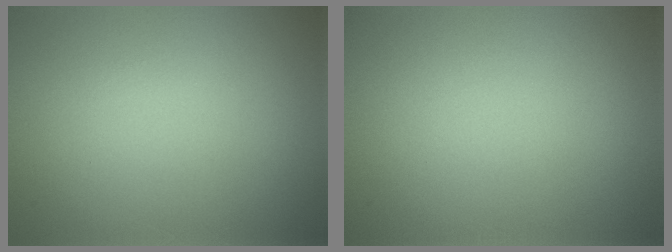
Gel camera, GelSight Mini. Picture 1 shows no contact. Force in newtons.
{"total": 0.0}